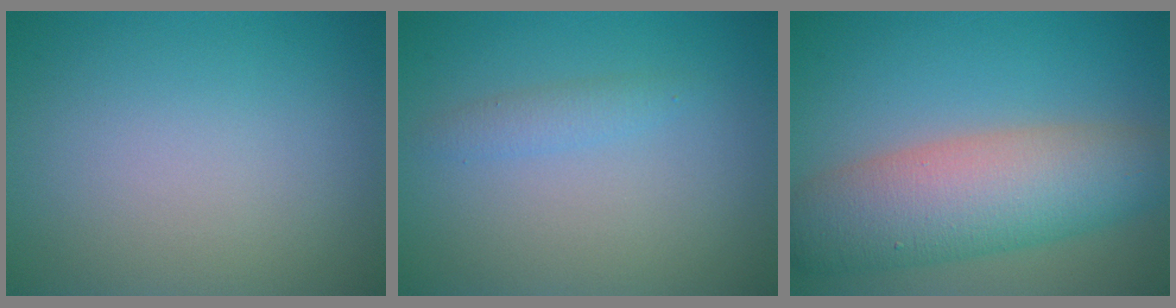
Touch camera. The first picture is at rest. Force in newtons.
{"total": 1.3, "press": 1.3, "slide": 0.1}
{"total": 8.8, "press": 8.8, "slide": 0.4}